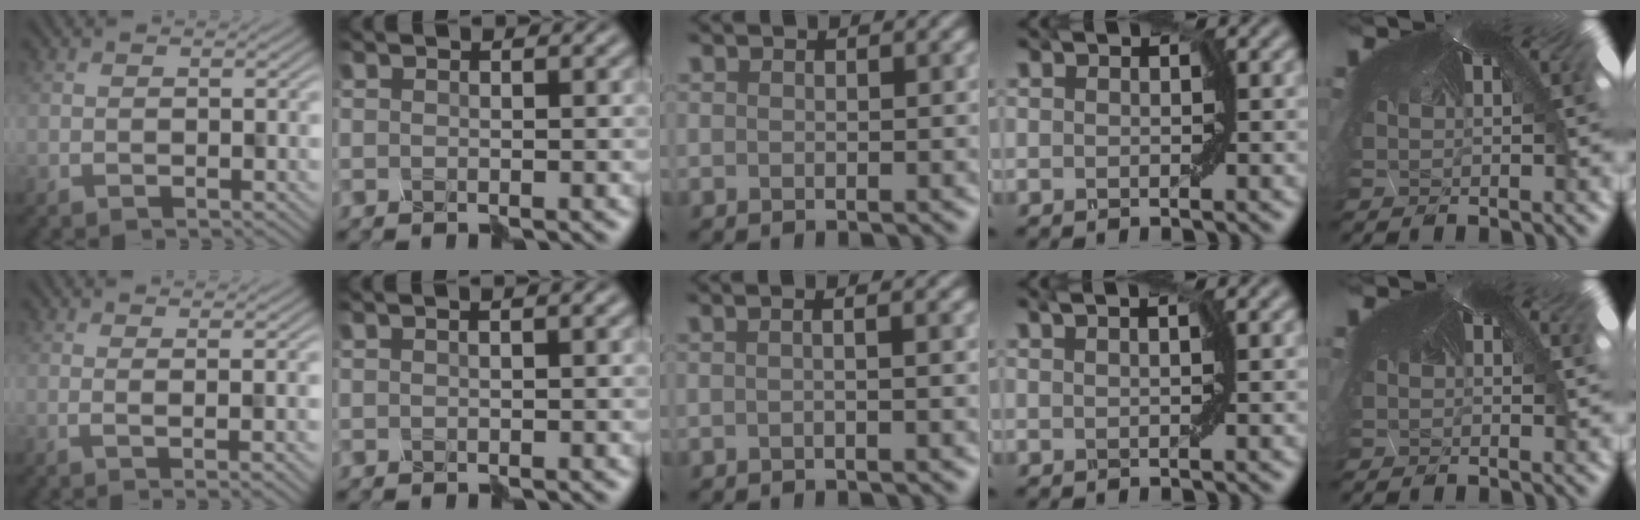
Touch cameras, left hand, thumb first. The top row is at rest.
{"thumb": {"total": 2.8, "force": [0.5, 0.4, 2.7], "torque": [-0.028, 0.006, 0.003]}, "index": {"total": 1.7, "force": [0.2, 0.7, 1.5], "torque": [-0.007, 0.011, 0.009]}, "middle": {"total": 1.6, "force": [0.3, 0.7, 1.4], "torque": [-0.006, 0.002, -0.016]}, "ring": {"total": 0.8, "force": [0.6, -0.2, 0.4], "torque": [-0.013, 0.001, 0.012]}, "little": {"total": 0.9, "force": [-0.2, 0.4, 0.8], "torque": [-0.013, 0.001, -0.006]}}